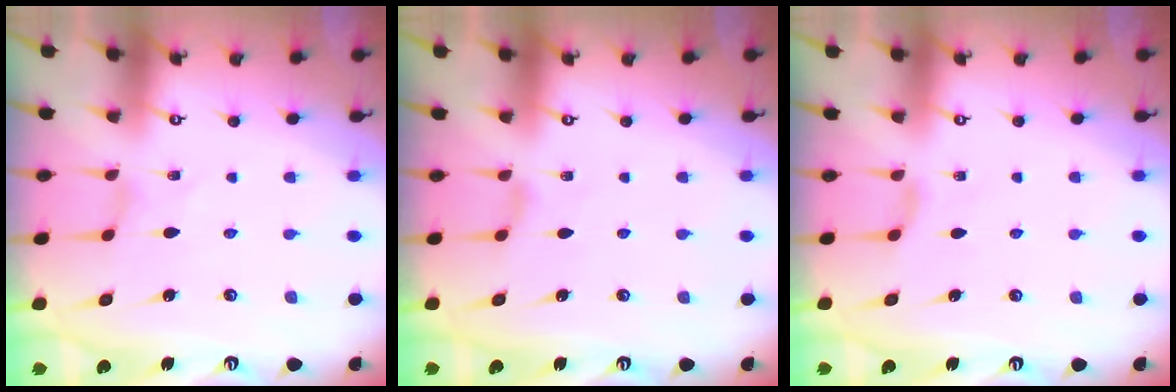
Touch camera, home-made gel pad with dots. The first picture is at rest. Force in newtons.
{"total": 1.7, "press": 1.6, "slide": 0.4}
{"total": 2.1, "press": 2.1, "slide": 0.4}